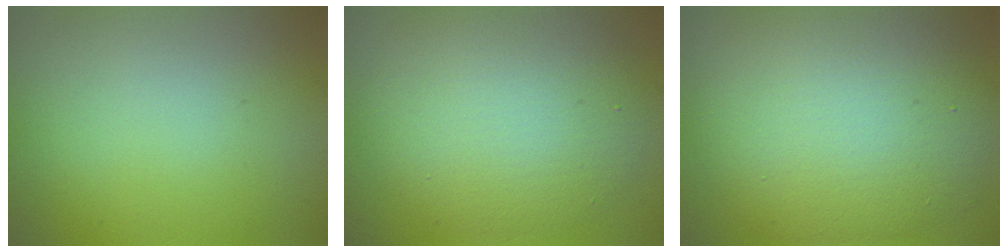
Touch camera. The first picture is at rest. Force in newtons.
{"total": 7.2, "press": 7.2, "slide": 0.3}
{"total": 10.1, "press": 10.1, "slide": 0.8}